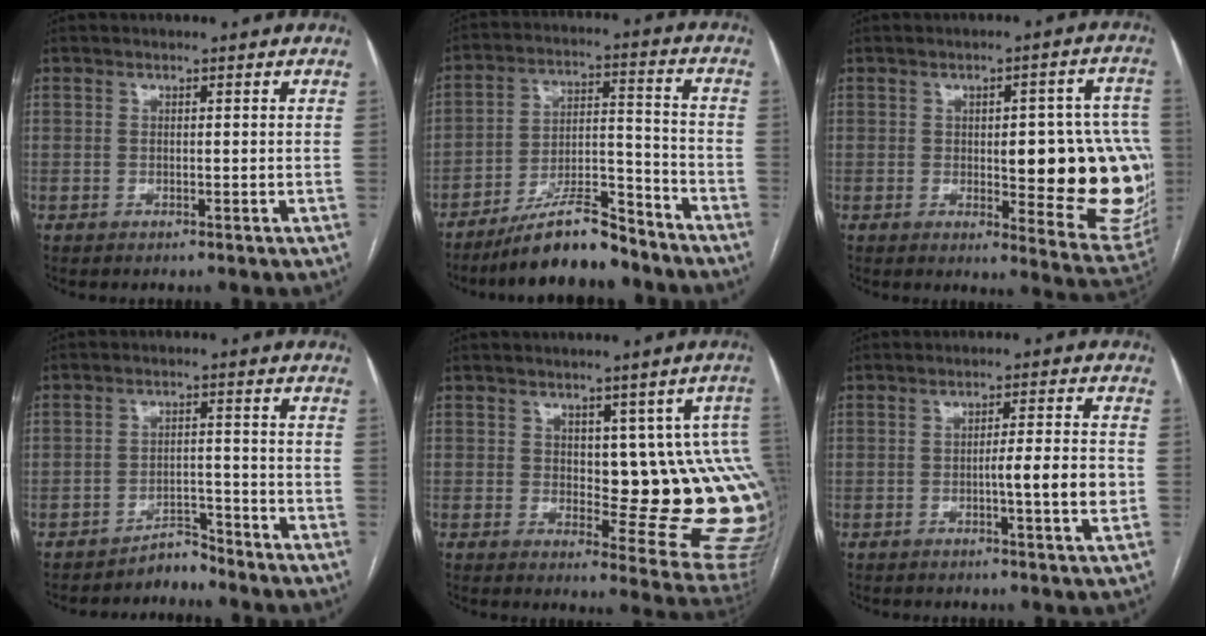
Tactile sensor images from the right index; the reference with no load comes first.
{"total": 12.3, "force": [-10.4, 2.5, 6.0], "torque": [-0.096, 0.020, -0.180]}
{"total": 19.3, "force": [-0.8, 6.3, 18.2], "torque": [-0.156, 0.012, 0.008]}
{"total": 3.1, "force": [-3.0, 0.6, -0.5], "torque": [0.017, 0.001, -0.050]}
{"total": 13.7, "force": [1.0, 4.9, 12.7], "torque": [-0.104, 0.005, 0.021]}
{"total": 6.0, "force": [-1.2, -0.1, 5.9], "torque": [-0.085, 0.002, -0.017]}